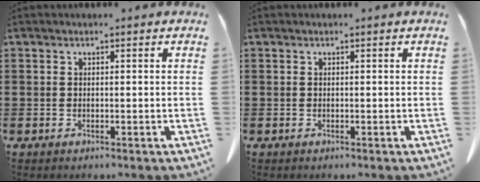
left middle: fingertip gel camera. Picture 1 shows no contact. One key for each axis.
{"total": 0.0}